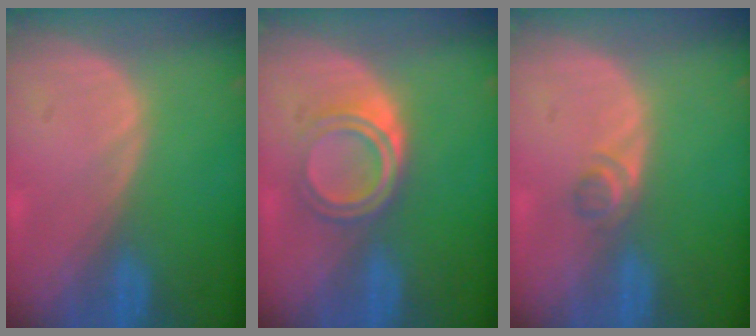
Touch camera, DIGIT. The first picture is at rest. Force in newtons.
{"total": 5.3, "press": 4.5, "slide": 2.8}
{"total": 1.9, "press": 1.7, "slide": 0.8}